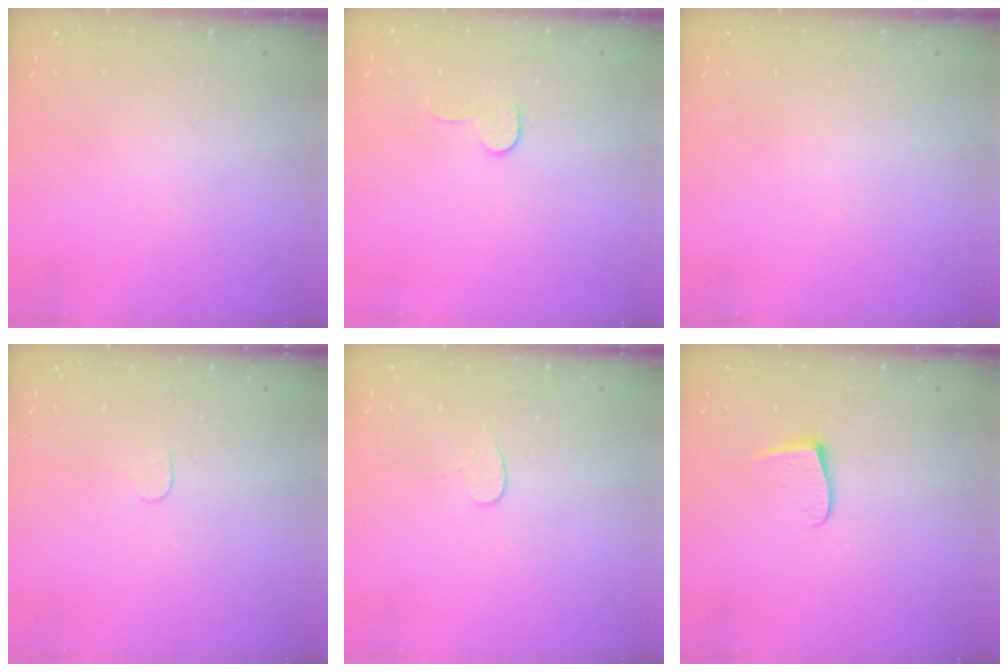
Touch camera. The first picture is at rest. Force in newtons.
{"total": 7.6, "press": 7.6, "slide": 0.1}
{"total": 0.0}
{"total": 3.2, "press": 3.2, "slide": 0.3}
{"total": 3.4, "press": 3.4, "slide": 0.3}
{"total": 5.9, "press": 5.8, "slide": 0.5}